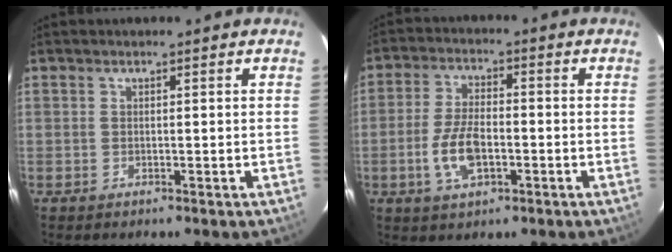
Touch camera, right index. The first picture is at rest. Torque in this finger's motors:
{"motor_torque": [1.49, -0.49, 0.84, 0.13]}